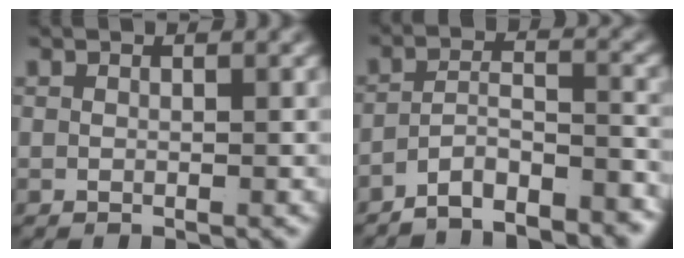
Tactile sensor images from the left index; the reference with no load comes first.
{"total": 7.0, "force": [-5.9, 2.8, 2.4], "torque": [-0.051, -0.025, -0.096]}